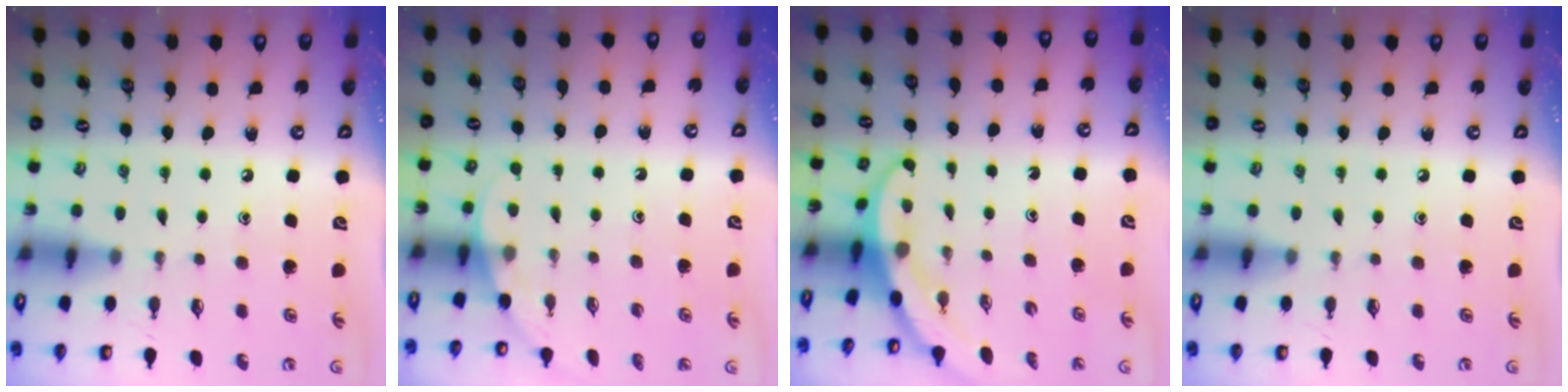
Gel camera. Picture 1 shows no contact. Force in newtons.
{"total": 2.8, "press": 2.8, "slide": 0.1}
{"total": 3.1, "press": 3.1, "slide": 0.1}
{"total": 0.0}